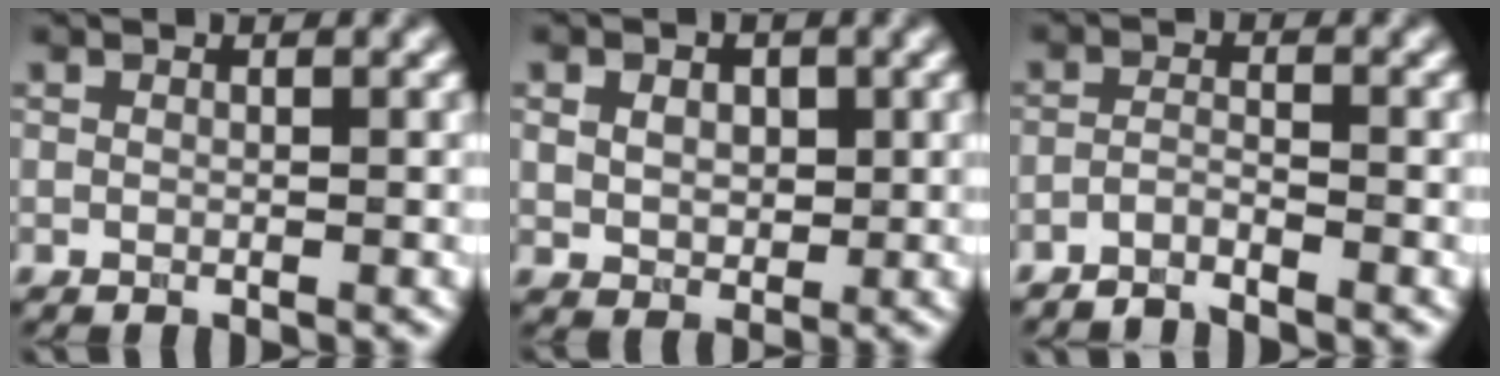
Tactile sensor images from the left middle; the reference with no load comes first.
{"total": 2.9, "force": [0.7, 2.2, 1.7], "torque": [-0.033, 0.000, 0.008]}
{"total": 1.6, "force": [-1.5, 0.1, 0.7], "torque": [-0.012, 0.001, -0.034]}